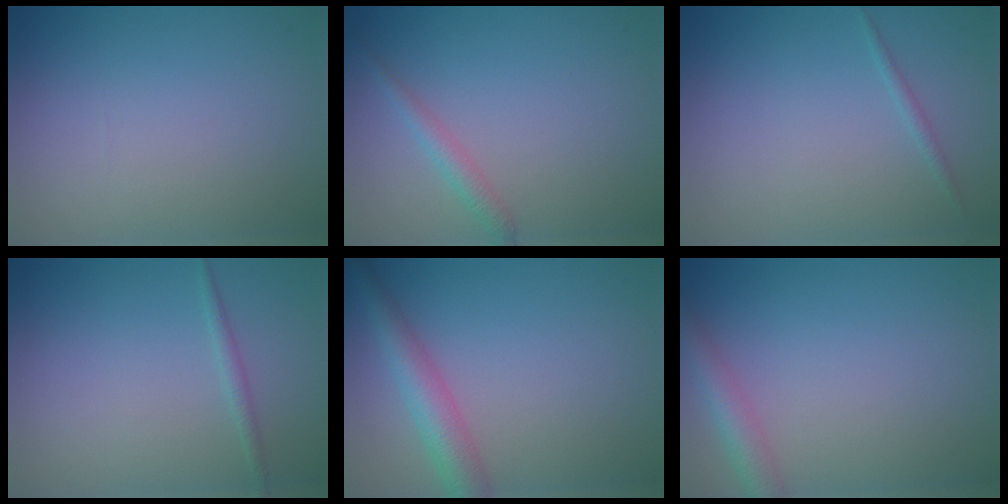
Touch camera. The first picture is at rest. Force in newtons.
{"total": 1.4, "press": 1.4, "slide": 0.0}
{"total": 0.7, "press": 0.7, "slide": 0.0}
{"total": 0.9, "press": 0.9, "slide": 0.1}
{"total": 3.9, "press": 3.9, "slide": 0.1}
{"total": 3.0, "press": 3.0, "slide": 0.1}